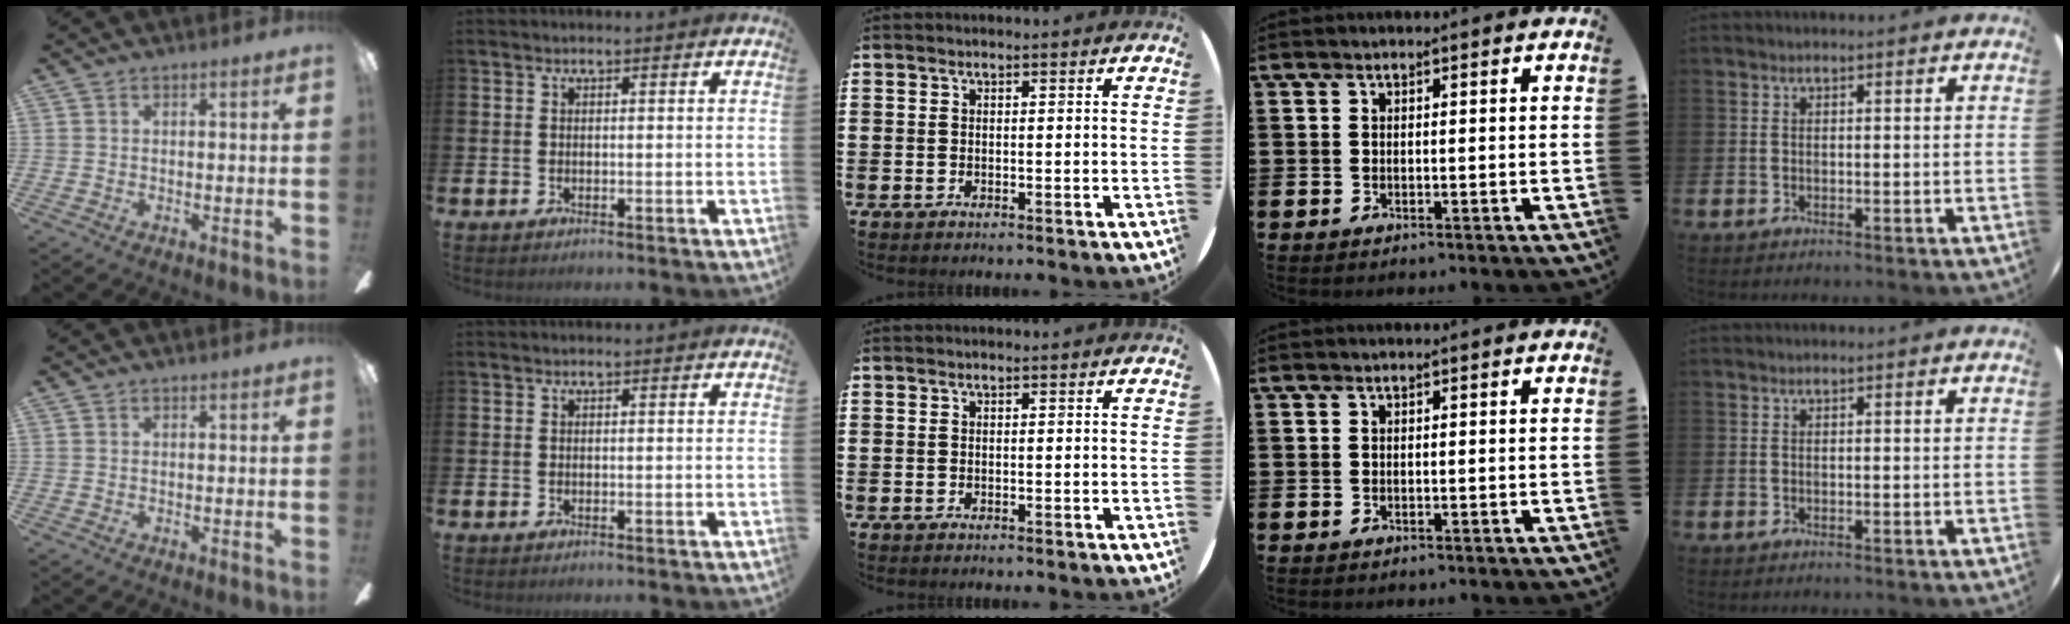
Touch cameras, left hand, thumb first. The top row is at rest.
{}